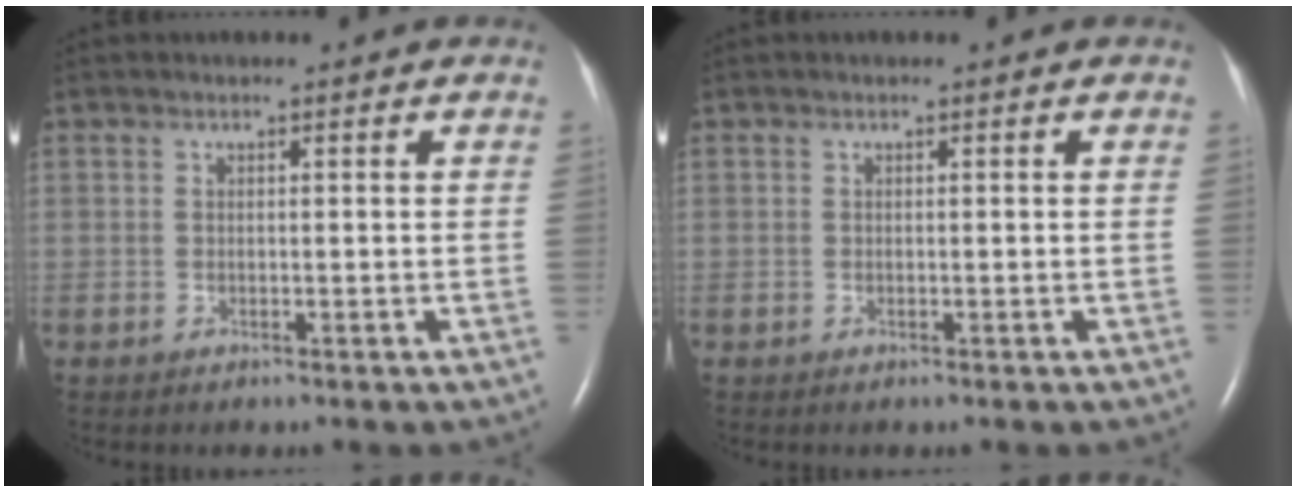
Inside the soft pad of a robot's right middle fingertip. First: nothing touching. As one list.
[{"total": 0.0}]